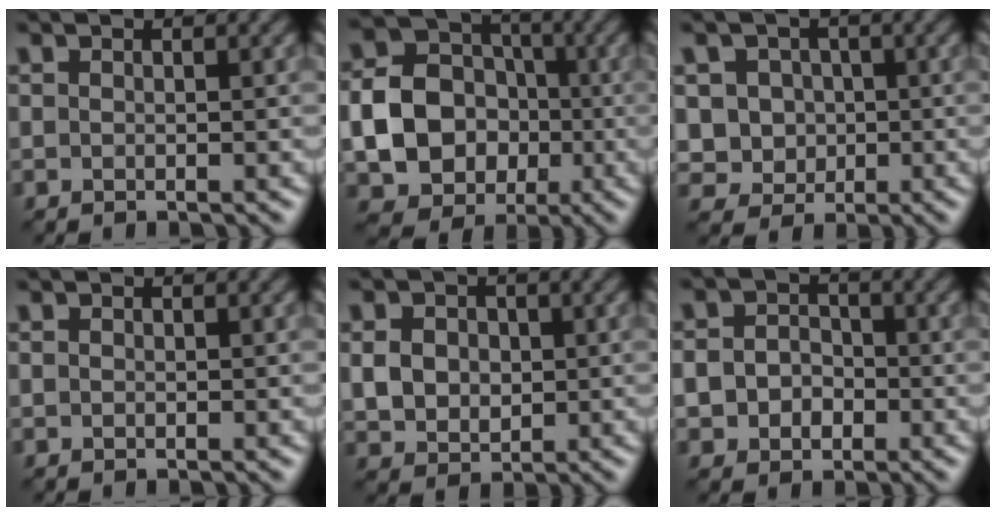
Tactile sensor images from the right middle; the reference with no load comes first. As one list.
[{"total": 8.0, "force": [-1.6, 6.7, 4.1], "torque": [-0.076, -0.006, -0.035]}, {"total": 4.8, "force": [0.5, 4.4, 1.8], "torque": [-0.031, 0.007, 0.004]}, {"total": 0.0}, {"total": 3.5, "force": [0.1, 2.9, 1.9], "torque": [-0.046, -0.008, -0.001]}, {"total": 4.6, "force": [-1.1, 4.0, 2.1], "torque": [-0.016, 0.000, -0.038]}]